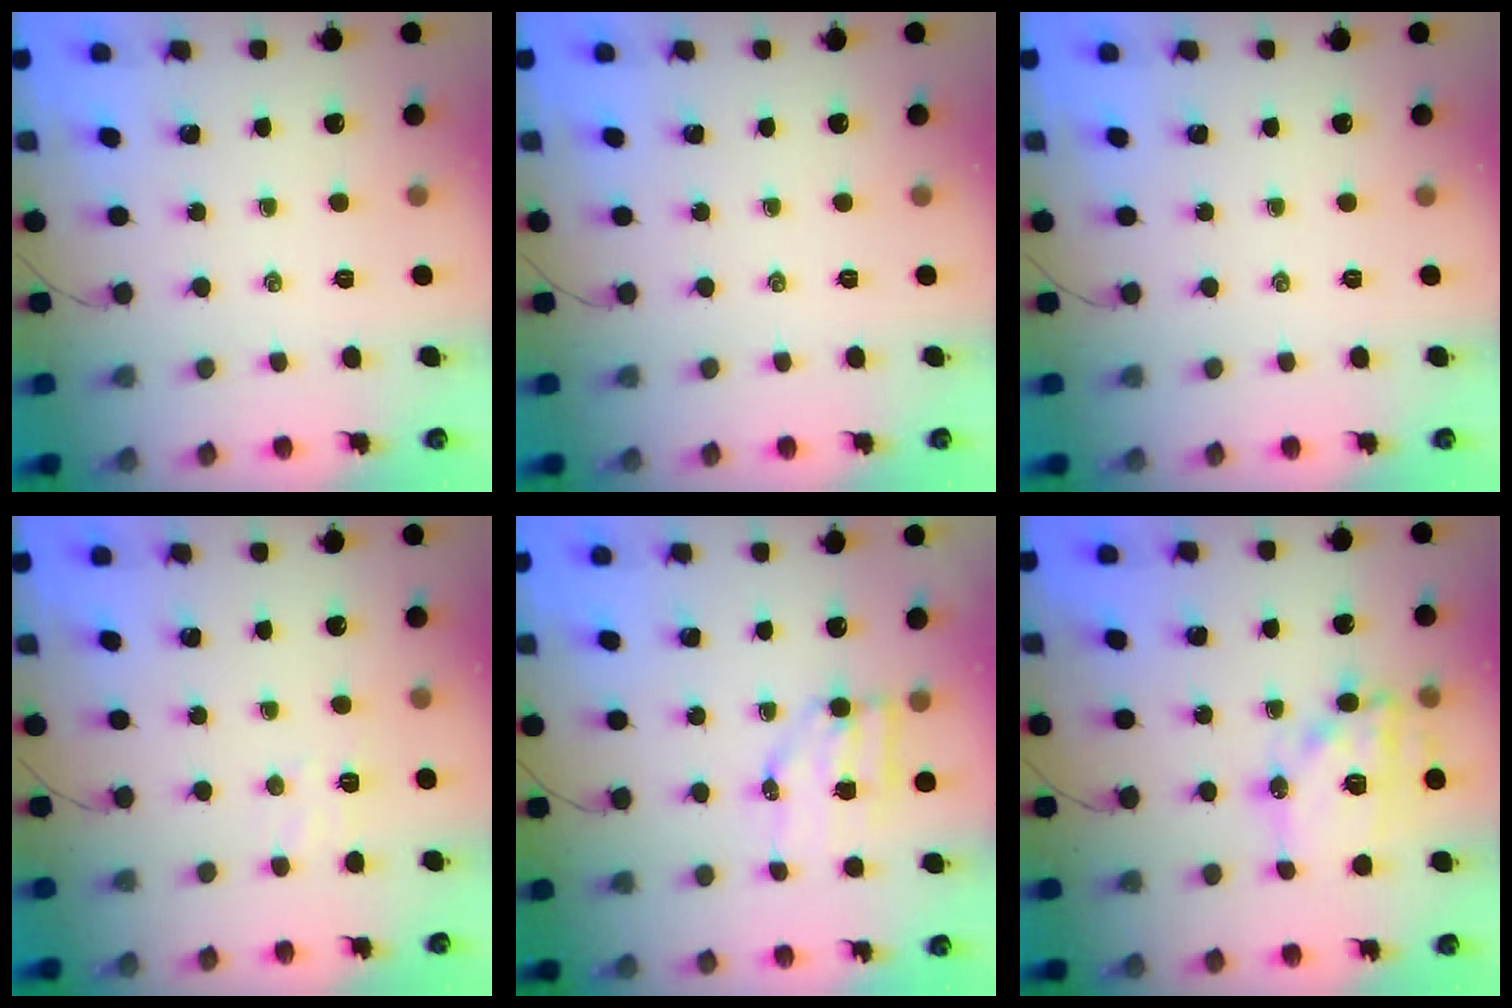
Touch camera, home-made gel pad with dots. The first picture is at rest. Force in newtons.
{"total": 0.0}
{"total": 0.0}
{"total": 4.7, "press": 4.6, "slide": 1.2}
{"total": 6.4, "press": 6.3, "slide": 0.8}
{"total": 16.1, "press": 15.9, "slide": 2.8}